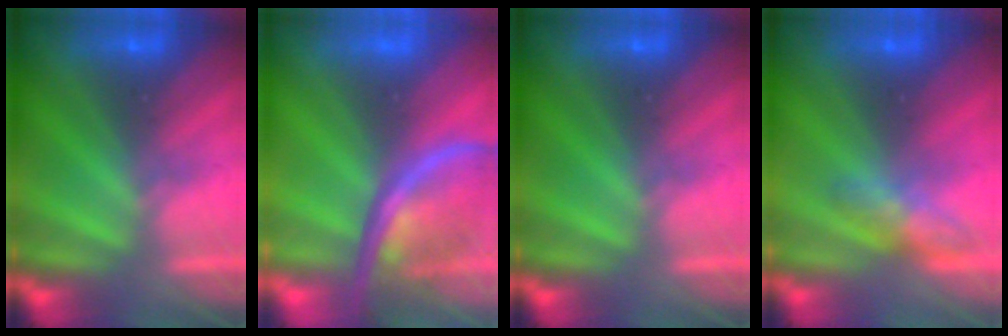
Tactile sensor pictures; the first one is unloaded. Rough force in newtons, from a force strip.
{"total": 2.7}
{"total": 0.0}
{"total": 2.7}